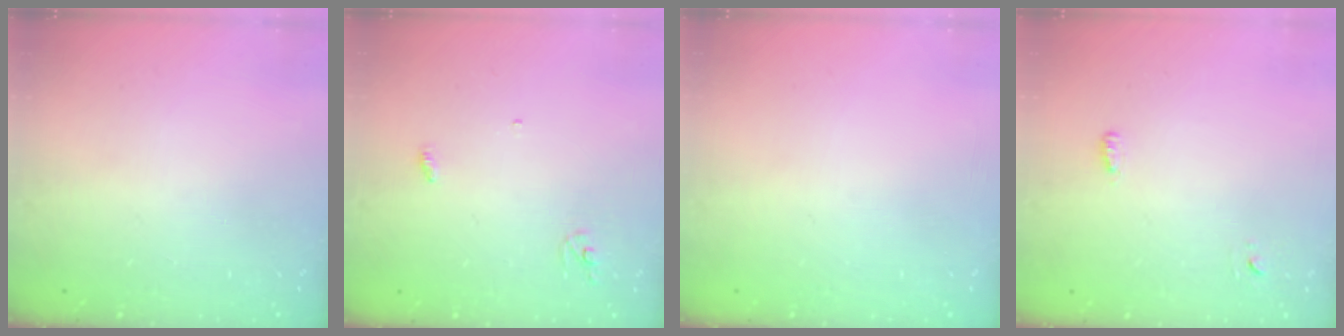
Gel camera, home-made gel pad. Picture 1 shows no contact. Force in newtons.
{"total": 3.0, "press": 2.9, "slide": 0.2}
{"total": 0.0}
{"total": 2.8, "press": 2.7, "slide": 0.6}